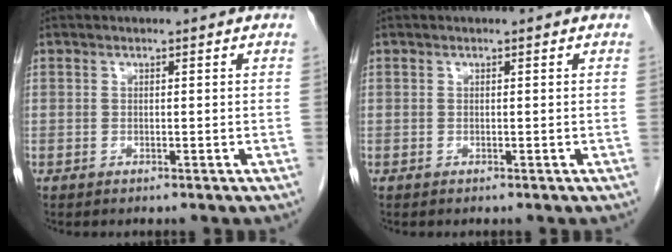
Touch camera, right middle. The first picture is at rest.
{"total": 0.0}